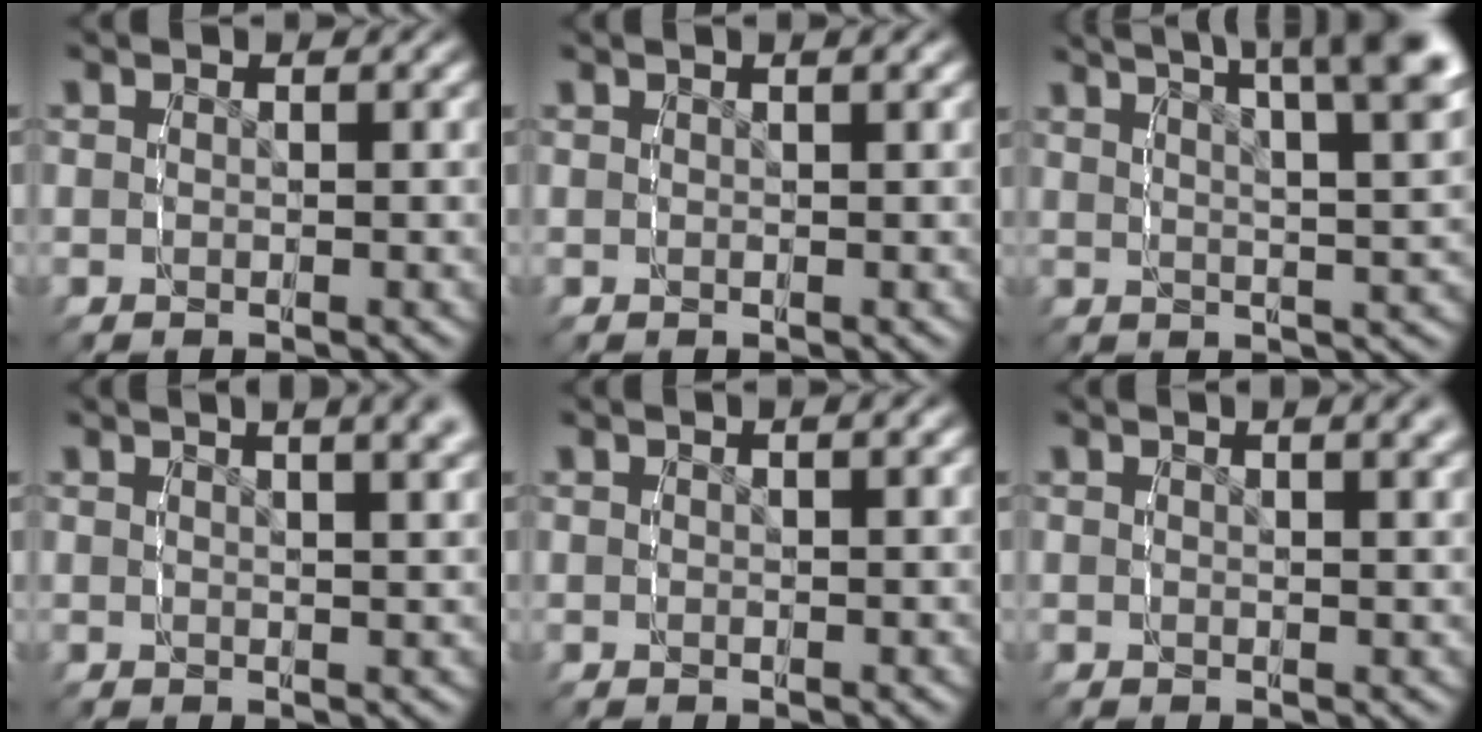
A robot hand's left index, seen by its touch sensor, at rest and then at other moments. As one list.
[{"total": 1.7, "force": [1.2, 0.4, 1.2], "torque": [-0.010, 0.009, 0.016]}, {"total": 10.1, "force": [5.9, 4.3, 7.0], "torque": [-0.074, 0.006, 0.079]}, {"total": 6.2, "force": [4.0, 2.4, 4.2], "torque": [-0.047, 0.017, 0.051]}, {"total": 1.4, "force": [1.0, 0.4, 0.9], "torque": [-0.008, 0.007, 0.012]}, {"total": 3.8, "force": [2.4, 1.2, 2.7], "torque": [-0.030, 0.011, 0.031]}]